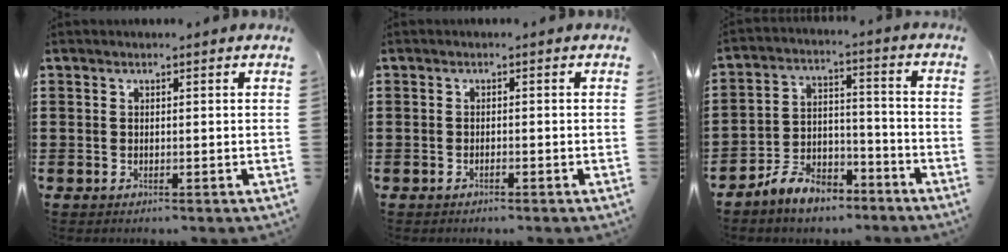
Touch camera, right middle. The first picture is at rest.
{"total": 0.7, "force": [-0.5, 0.0, 0.4], "torque": [-0.012, -0.004, -0.009]}
{"total": 7.7, "force": [-6.9, 2.6, 2.0], "torque": [-0.037, 0.021, -0.135]}